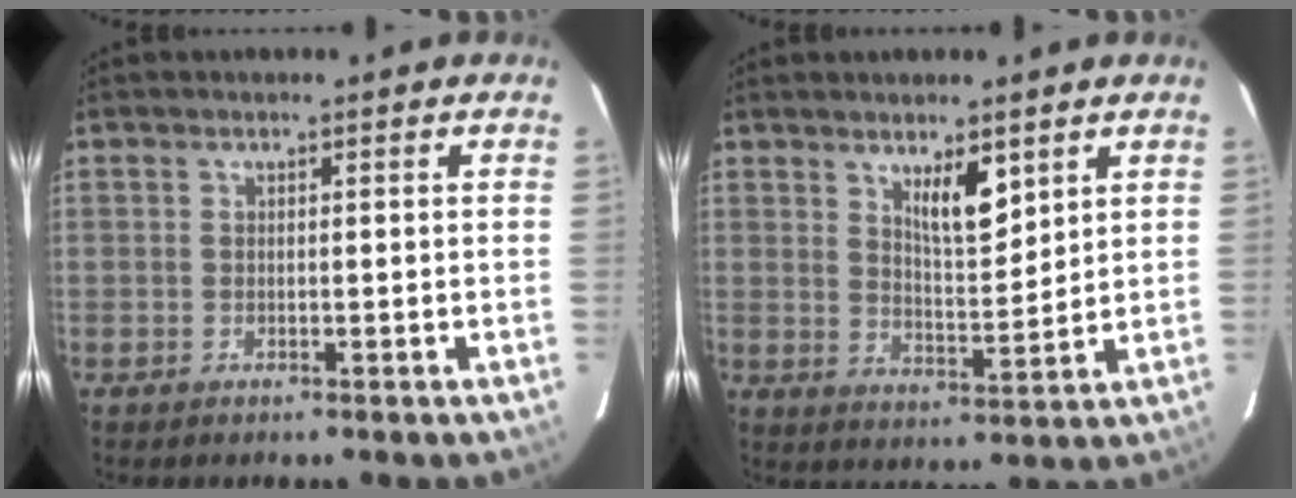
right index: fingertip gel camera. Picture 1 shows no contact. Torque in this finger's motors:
{"motor_torque": [0.21, 0.16, 0.10, 0.05]}